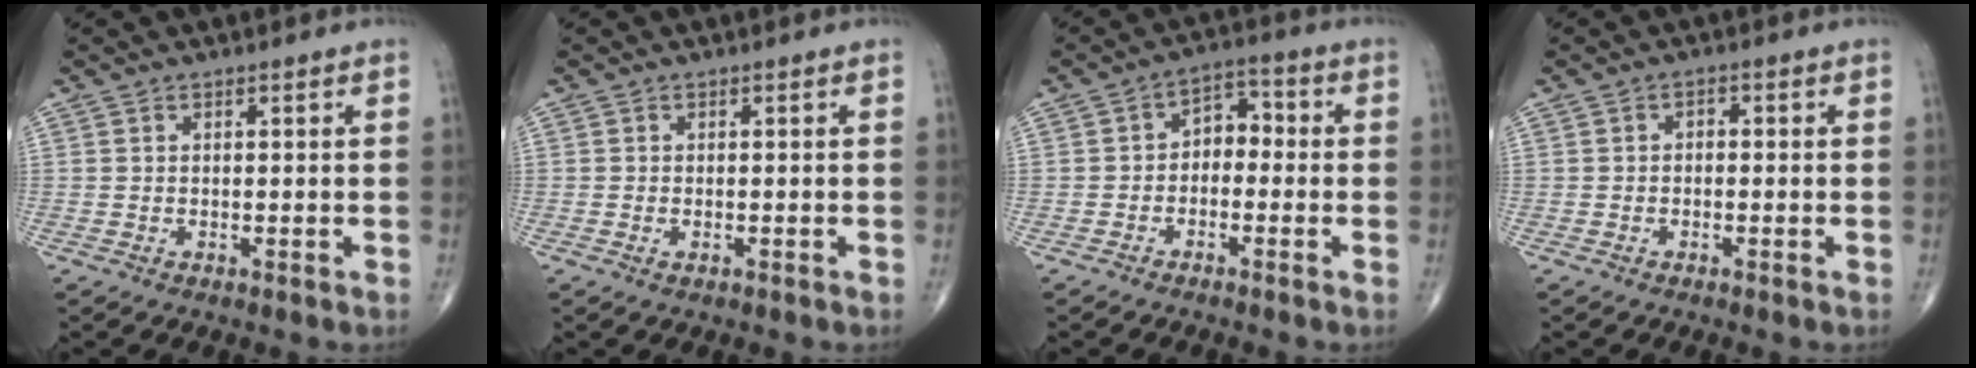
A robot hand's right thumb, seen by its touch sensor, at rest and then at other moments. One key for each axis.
{"total": 0.9, "fx": -0.4, "fy": 0.5, "fz": 0.7, "tx": -0.013, "ty": 0.004, "tz": -0.005}
{"total": 5.4, "fx": -1.0, "fy": 3.9, "fz": 3.6, "tx": -0.032, "ty": 0.031, "tz": -0.032}
{"total": 1.4, "fx": -0.3, "fy": 1.0, "fz": 0.9, "tx": -0.005, "ty": 0.006, "tz": -0.009}